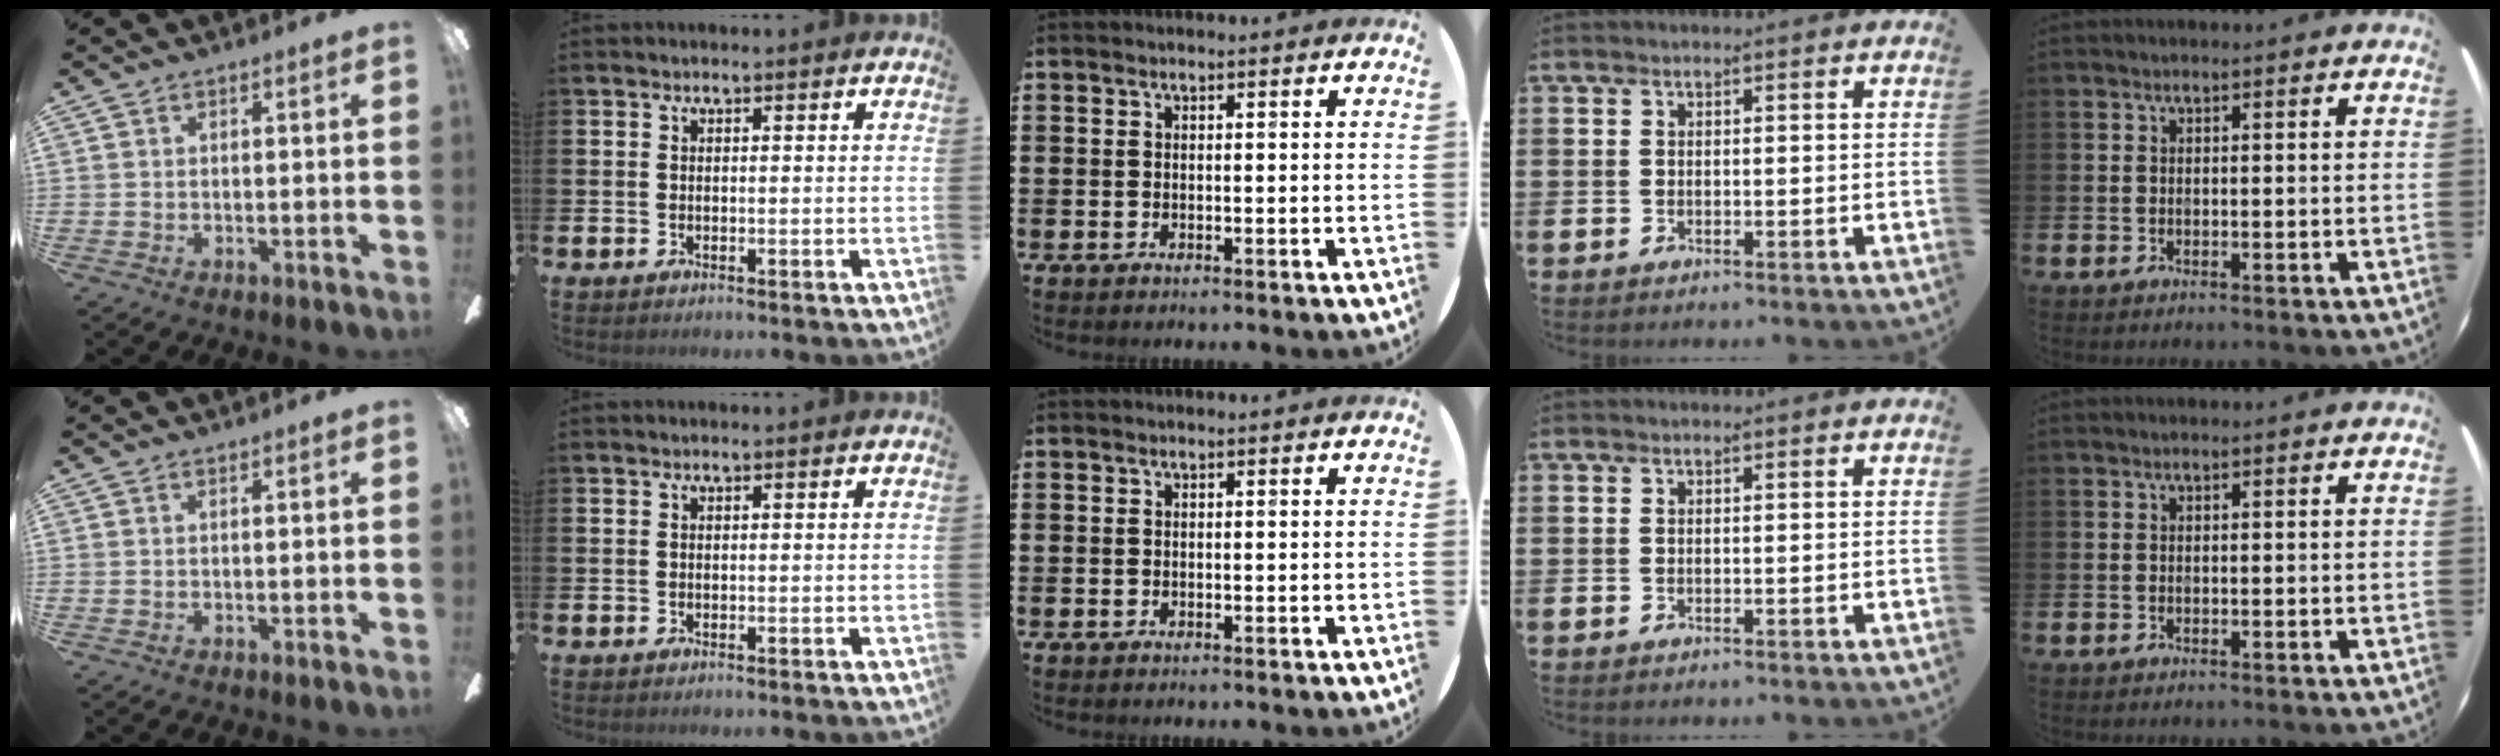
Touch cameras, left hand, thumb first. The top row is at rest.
{}